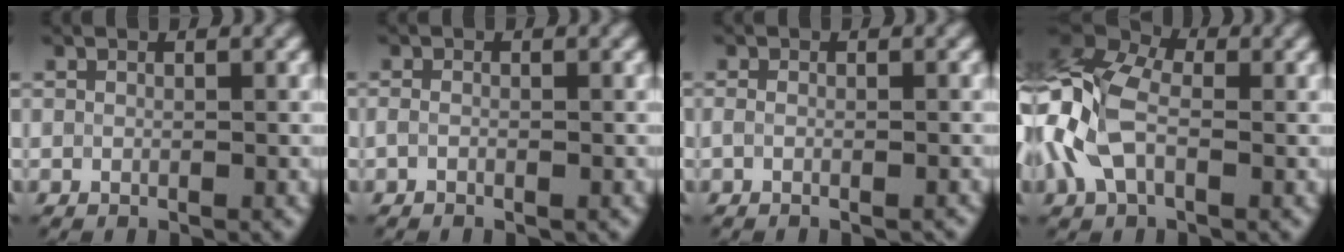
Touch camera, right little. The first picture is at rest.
{"total": 1.2, "force": [-1.0, 0.3, 0.5], "torque": [-0.007, -0.001, -0.010]}
{"total": 1.6, "force": [-1.0, 0.4, 1.2], "torque": [-0.007, -0.003, -0.010]}
{"total": 7.6, "force": [-1.7, 5.0, 5.5], "torque": [-0.143, 0.014, -0.043]}